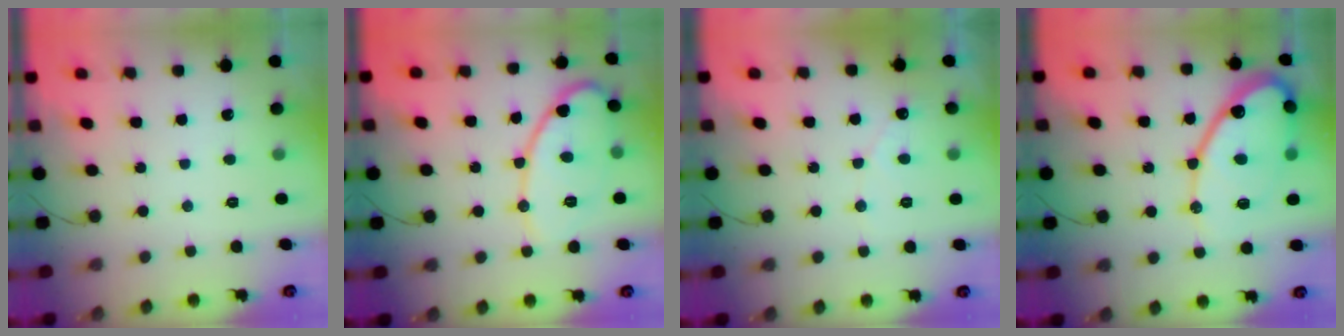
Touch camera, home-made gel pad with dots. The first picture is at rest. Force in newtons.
{"total": 12.7, "press": 12.7, "slide": 0.7}
{"total": 3.0, "press": 3.0, "slide": 0.1}
{"total": 16.9, "press": 16.8, "slide": 1.5}